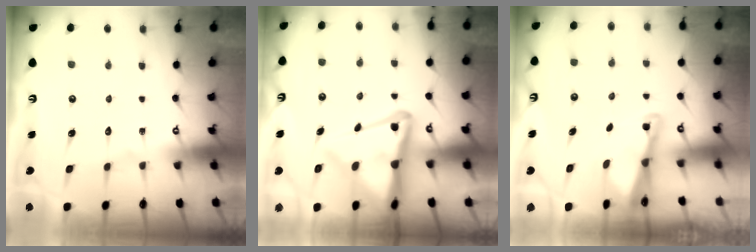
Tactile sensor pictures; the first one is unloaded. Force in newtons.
{"total": 14.1, "press": 14.1, "slide": 1.3}
{"total": 2.3, "press": 2.2, "slide": 0.3}